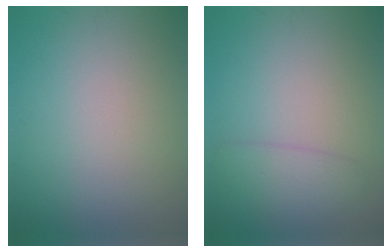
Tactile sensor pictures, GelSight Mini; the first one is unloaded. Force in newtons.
{"total": 2.7, "press": 2.7, "slide": 0.2}